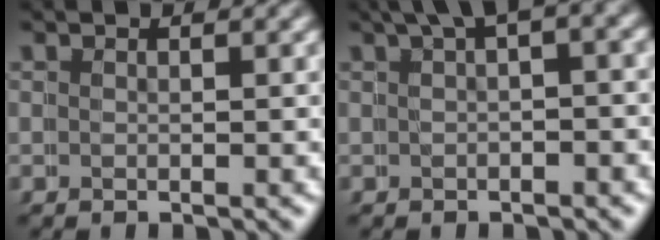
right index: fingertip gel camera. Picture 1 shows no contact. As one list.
[{"total": 3.6, "force": [1.5, 1.6, 2.9], "torque": [-0.038, 0.013, 0.016]}]